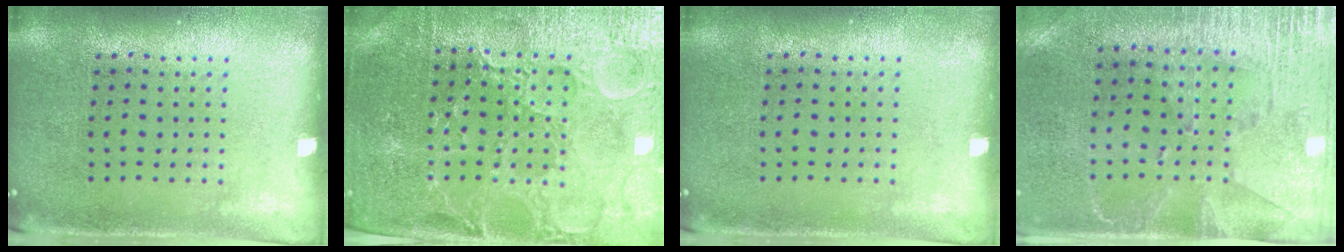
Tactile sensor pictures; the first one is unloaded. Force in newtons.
{"total": 4.2, "press": 4.1, "slide": 1.1}
{"total": 0.0}
{"total": 2.8, "press": 2.4, "slide": 1.5}